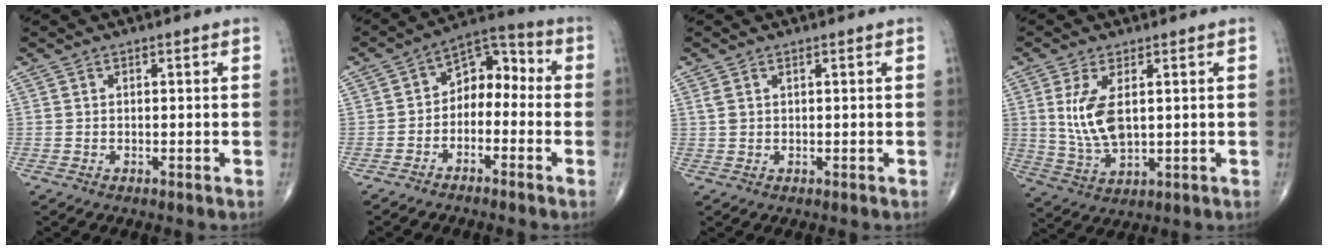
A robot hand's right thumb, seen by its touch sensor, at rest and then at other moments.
{"total": 8.4, "force": [-1.7, 5.8, 5.7], "torque": [-0.056, 0.052, -0.045]}
{"total": 1.6, "force": [0.8, 0.8, 1.1], "torque": [-0.028, 0.006, 0.024]}
{"total": 9.1, "force": [1.8, 4.3, 7.8], "torque": [-0.159, -0.014, 0.048]}